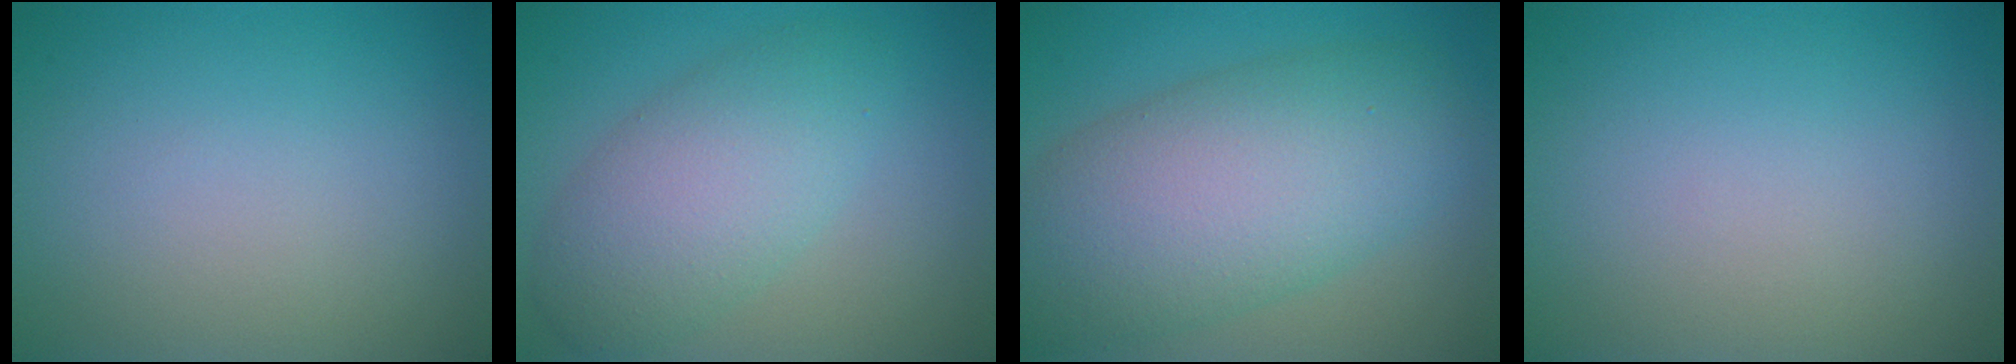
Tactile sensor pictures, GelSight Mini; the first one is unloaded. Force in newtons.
{"total": 4.3, "press": 4.3, "slide": 0.3}
{"total": 10.2, "press": 10.2, "slide": 0.4}
{"total": 0.0}